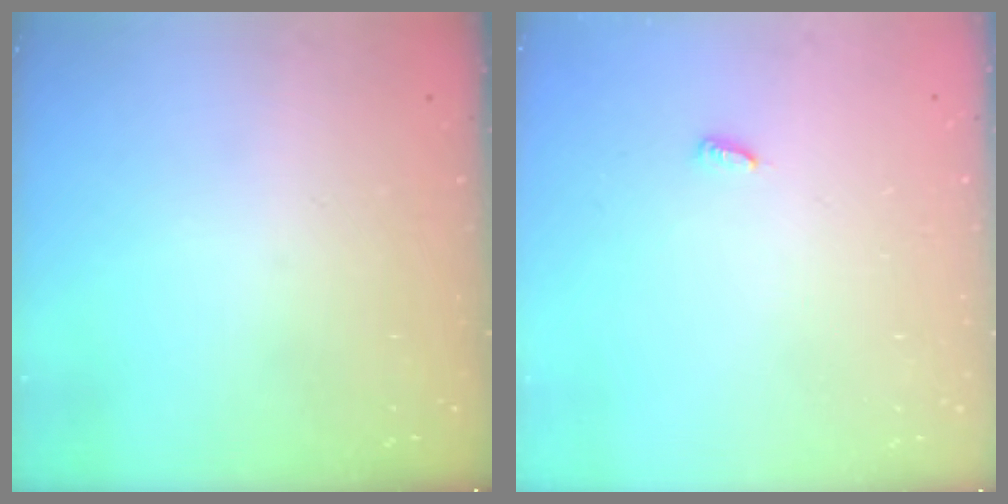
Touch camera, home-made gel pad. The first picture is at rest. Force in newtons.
{"total": 3.2, "press": 3.2, "slide": 0.5}